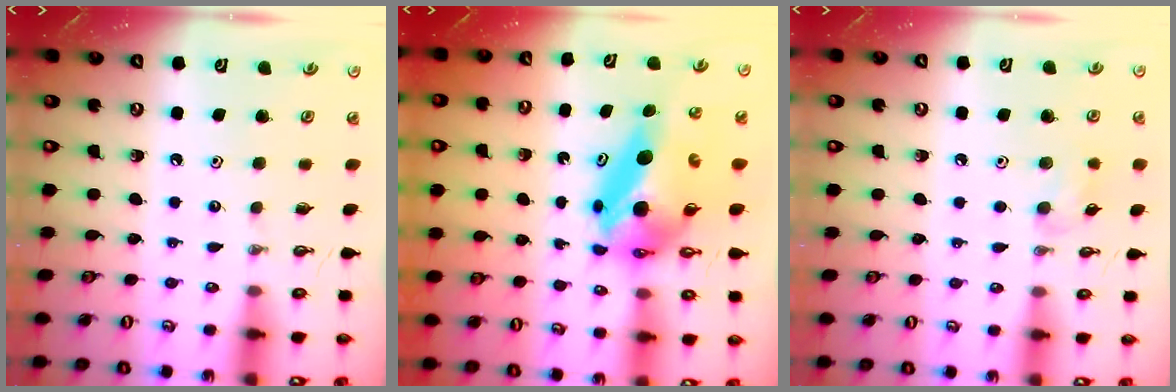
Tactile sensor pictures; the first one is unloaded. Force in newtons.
{"total": 7.8, "press": 7.8, "slide": 0.6}
{"total": 8.2, "press": 7.9, "slide": 2.3}